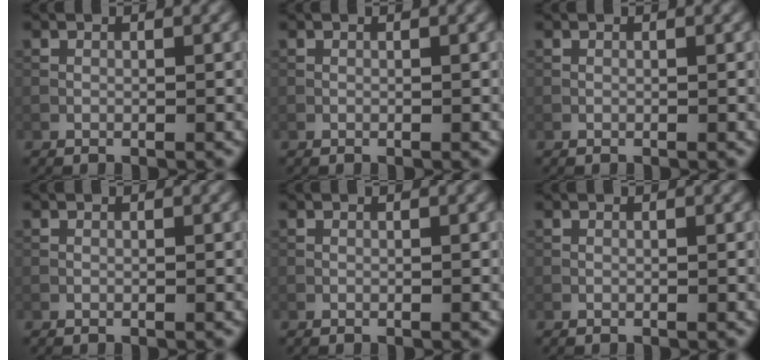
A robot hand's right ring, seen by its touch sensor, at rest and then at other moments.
{"total": 0.0}
{"total": 0.0}
{"total": 0.0}
{"total": 0.0}
{"total": 0.0}